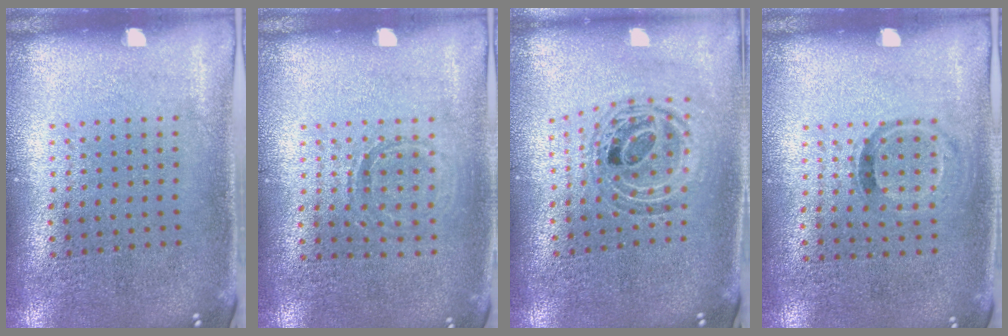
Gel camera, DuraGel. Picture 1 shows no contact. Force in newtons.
{"total": 0.8, "press": 0.8, "slide": 0.3}
{"total": 0.9, "press": 0.9, "slide": 0.2}
{"total": 0.8, "press": 0.6, "slide": 0.6}